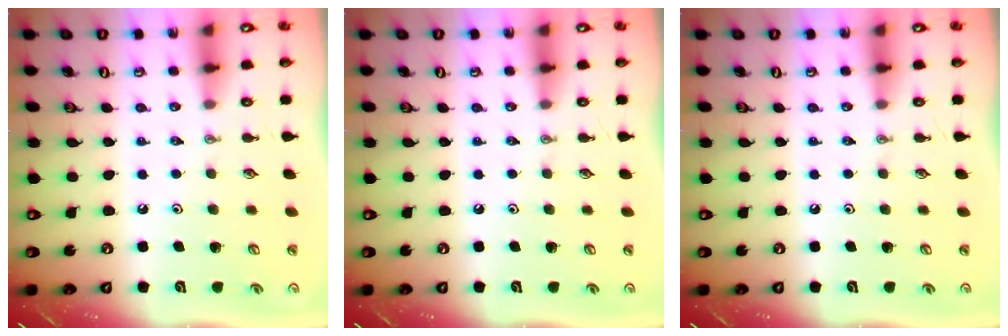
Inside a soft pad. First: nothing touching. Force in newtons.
{"total": 0.0}
{"total": 0.0}